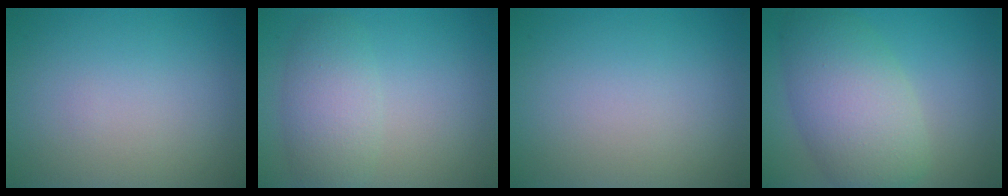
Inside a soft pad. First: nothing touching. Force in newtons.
{"total": 3.9, "press": 3.9, "slide": 0.1}
{"total": 0.0}
{"total": 7.5, "press": 7.5, "slide": 0.4}